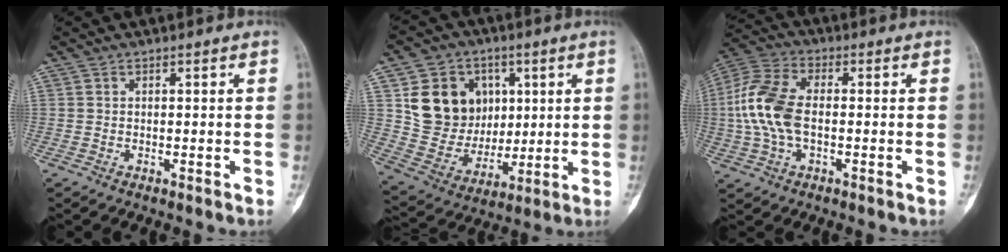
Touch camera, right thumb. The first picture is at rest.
{"total": 16.2, "force": [4.4, 13.8, 7.3], "torque": [-0.084, -0.009, 0.096]}
{"total": 12.6, "force": [-0.4, 7.1, 10.4], "torque": [-0.235, 0.024, -0.012]}